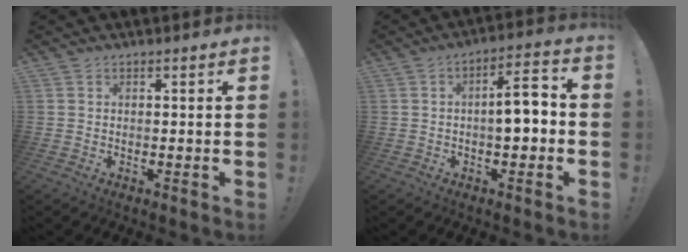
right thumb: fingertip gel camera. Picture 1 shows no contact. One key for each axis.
{"total": 8.6, "fx": -1.4, "fy": 3.3, "fz": 7.8, "tx": -0.108, "ty": 0.009, "tz": -0.026}